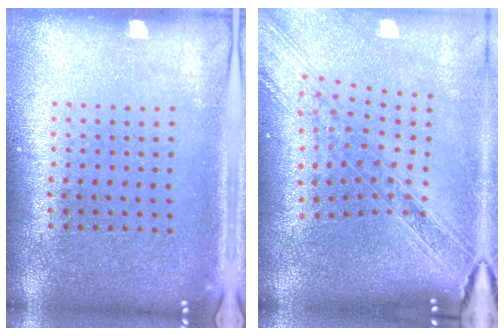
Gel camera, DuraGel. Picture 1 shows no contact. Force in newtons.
{"total": 2.3, "press": 1.9, "slide": 1.2}